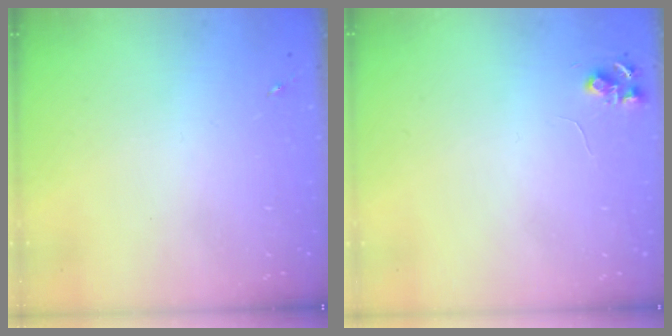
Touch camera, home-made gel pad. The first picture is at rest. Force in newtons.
{"total": 5.8, "press": 5.8, "slide": 0.8}